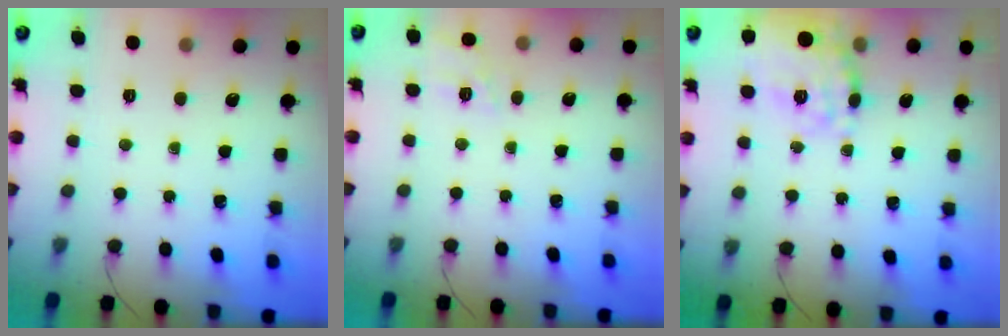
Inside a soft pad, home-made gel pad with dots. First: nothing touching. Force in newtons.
{"total": 10.0, "press": 9.9, "slide": 1.3}
{"total": 20.3, "press": 20.2, "slide": 1.8}